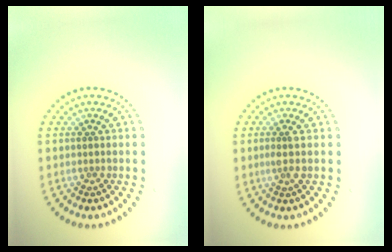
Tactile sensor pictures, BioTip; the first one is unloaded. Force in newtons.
{"total": 1.5, "press": 1.0, "slide": 1.0}